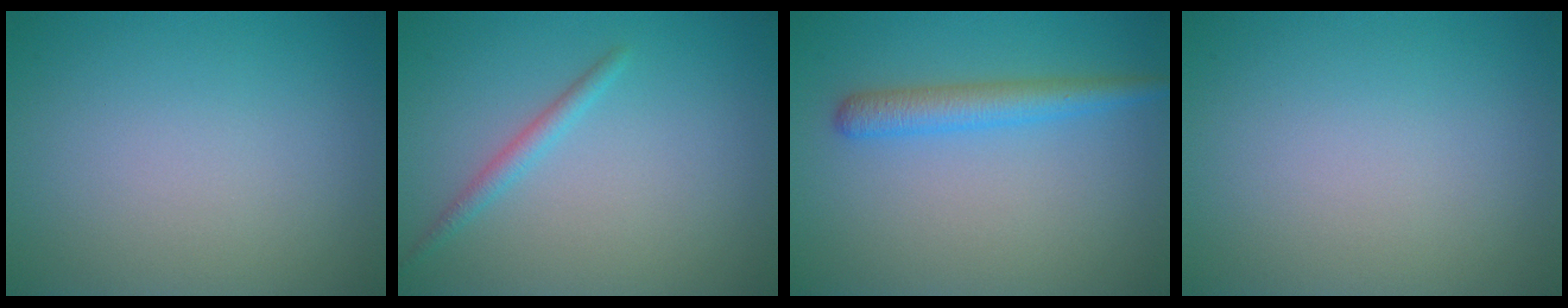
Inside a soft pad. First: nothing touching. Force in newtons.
{"total": 1.4, "press": 1.4, "slide": 0.0}
{"total": 3.0, "press": 3.0, "slide": 0.2}
{"total": 0.0}